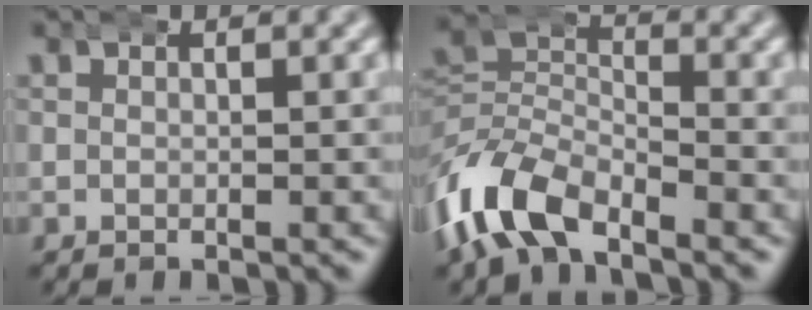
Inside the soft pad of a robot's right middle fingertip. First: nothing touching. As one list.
[{"total": 6.4, "force": [-3.0, 4.4, 3.5], "torque": [-0.093, -0.021, -0.052]}]